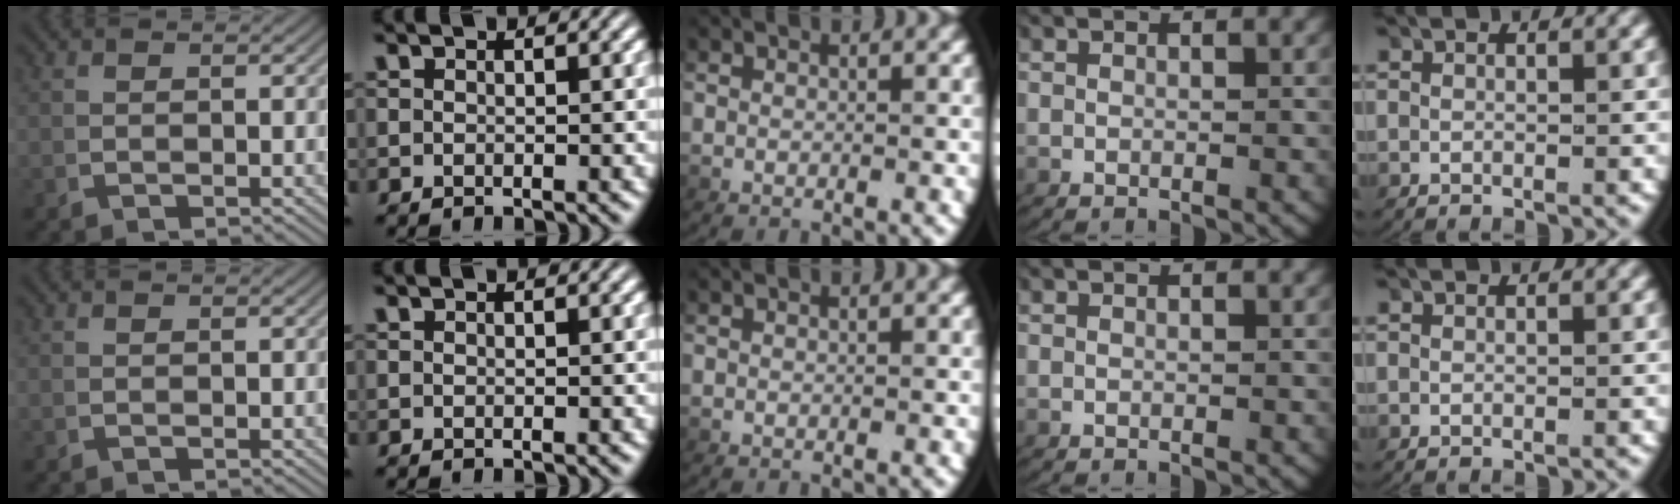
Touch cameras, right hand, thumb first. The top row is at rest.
{}